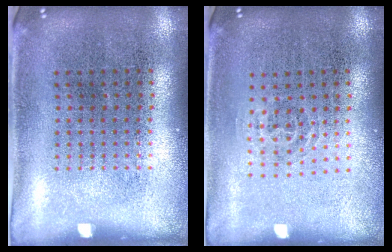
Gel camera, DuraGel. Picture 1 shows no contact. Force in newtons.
{"total": 0.8, "press": 0.5, "slide": 0.7}